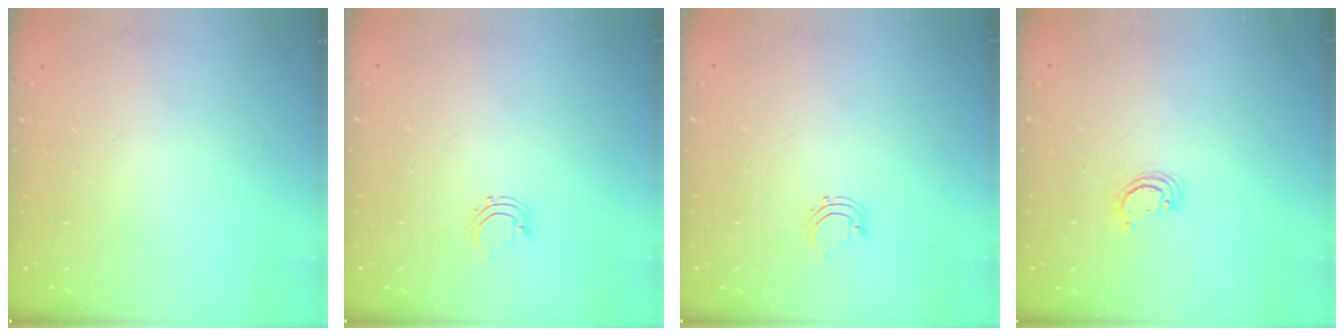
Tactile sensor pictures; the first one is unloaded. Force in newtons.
{"total": 3.9, "press": 3.8, "slide": 0.7}
{"total": 3.9, "press": 3.8, "slide": 0.7}
{"total": 2.0, "press": 2.0, "slide": 0.2}